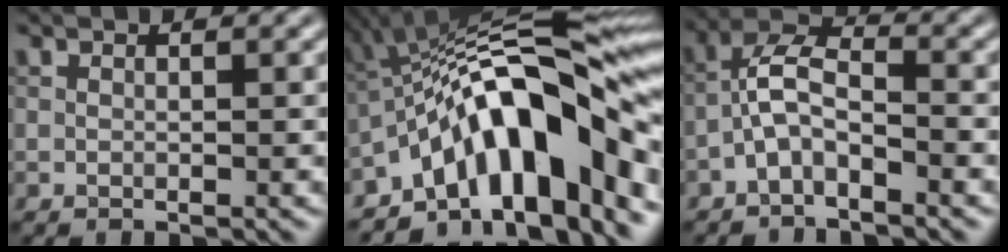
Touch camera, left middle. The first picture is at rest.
{"total": 15.3, "force": [-4.6, 5.7, 13.5], "torque": [-0.169, 0.032, -0.086]}
{"total": 3.6, "force": [-2.0, 1.4, 2.6], "torque": [-0.053, 0.017, -0.048]}